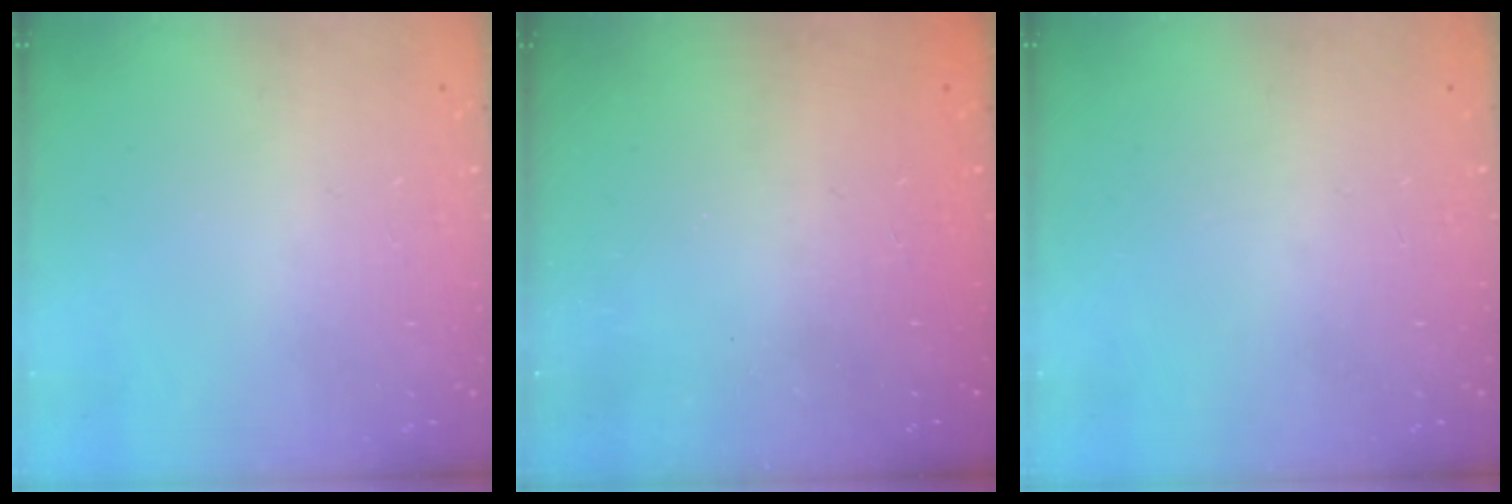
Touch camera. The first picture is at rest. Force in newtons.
{"total": 2.5, "press": 2.4, "slide": 0.8}
{"total": 0.0}